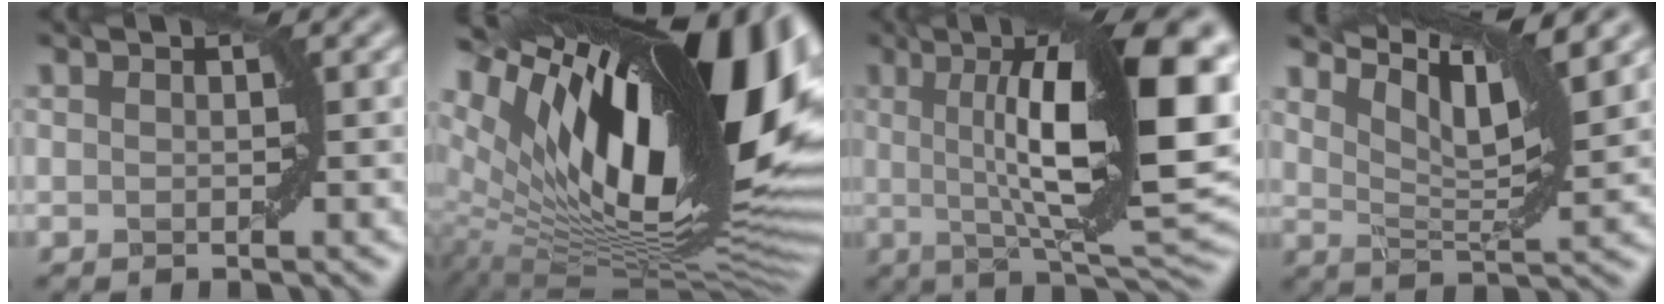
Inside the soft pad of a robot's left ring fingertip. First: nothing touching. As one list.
[{"total": 20.1, "force": [5.4, 8.2, 17.5], "torque": [-0.282, 0.012, 0.086]}, {"total": 15.8, "force": [2.4, 4.2, 15.0], "torque": [-0.204, 0.009, 0.031]}, {"total": 8.2, "force": [5.7, 1.4, 5.8], "torque": [-0.098, 0.008, 0.100]}]